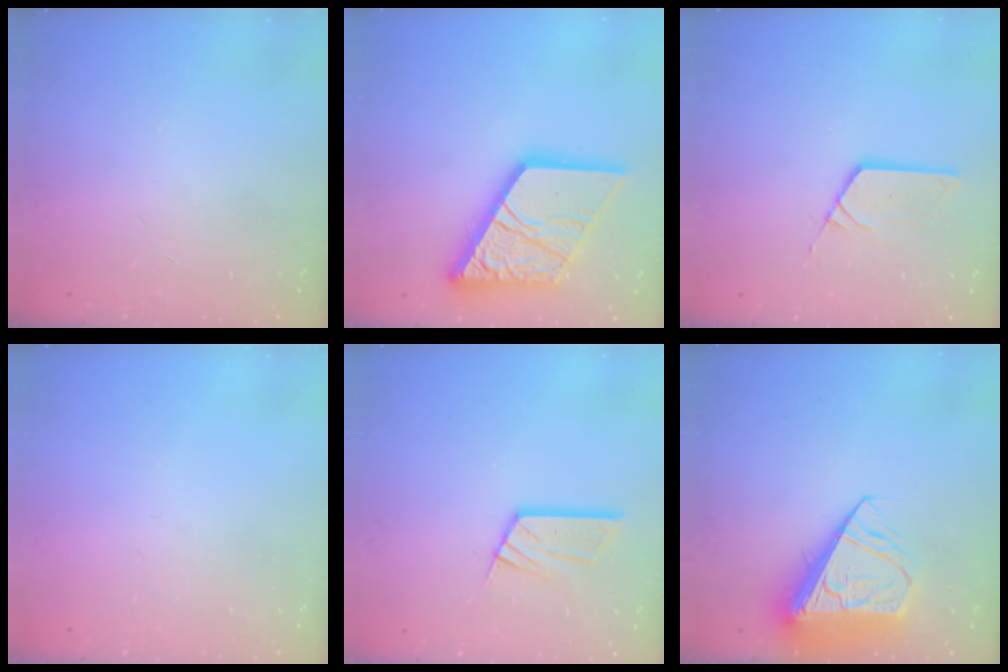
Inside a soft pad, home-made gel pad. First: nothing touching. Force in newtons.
{"total": 21.8, "press": 21.7, "slide": 2.6}
{"total": 3.5, "press": 3.5, "slide": 0.3}
{"total": 0.0}
{"total": 9.7, "press": 9.6, "slide": 0.8}
{"total": 11.2, "press": 11.1, "slide": 1.6}